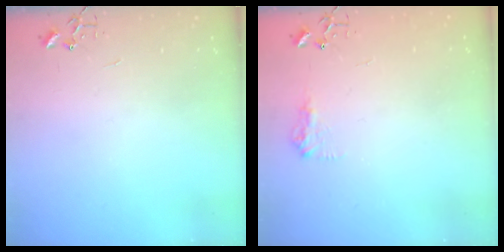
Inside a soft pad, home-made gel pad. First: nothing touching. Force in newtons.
{"total": 7.9, "press": 7.9, "slide": 0.3}